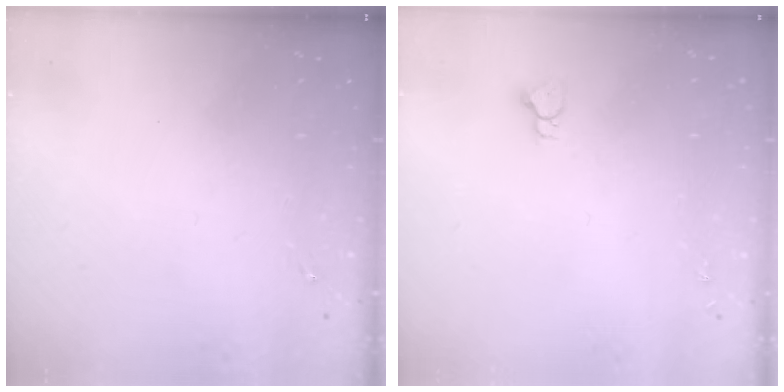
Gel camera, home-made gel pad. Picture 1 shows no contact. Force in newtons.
{"total": 2.9, "press": 2.9, "slide": 0.2}